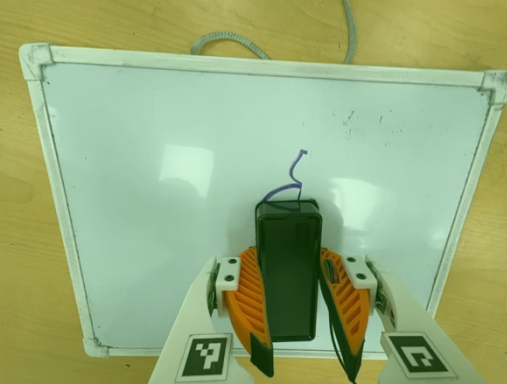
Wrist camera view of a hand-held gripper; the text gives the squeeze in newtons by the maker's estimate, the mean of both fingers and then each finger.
{"total": 10.1, "left": 8.8, "right": 11.3}